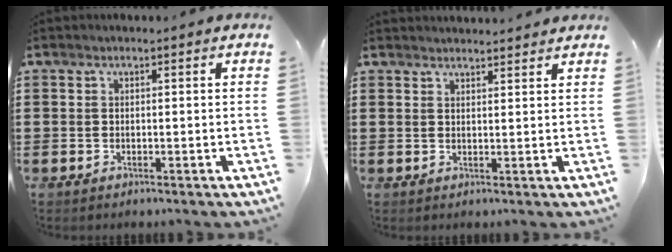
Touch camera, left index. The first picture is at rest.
{"total": 1.9, "force": [1.9, 0.0, -0.1], "torque": [-0.004, -0.002, 0.037]}